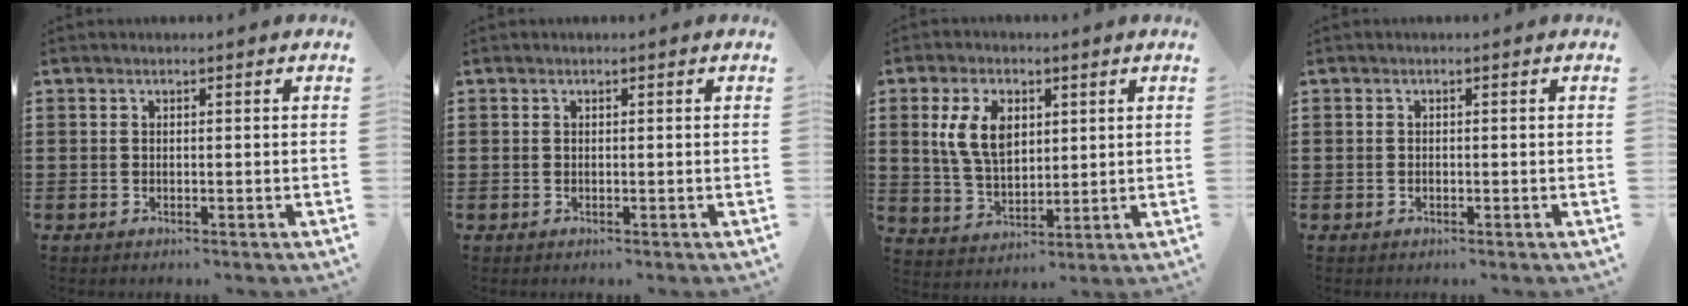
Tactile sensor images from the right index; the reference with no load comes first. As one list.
[{"total": 0.0}, {"total": 8.1, "force": [2.4, 4.9, 5.9], "torque": [-0.142, 0.011, 0.040]}, {"total": 0.0}]